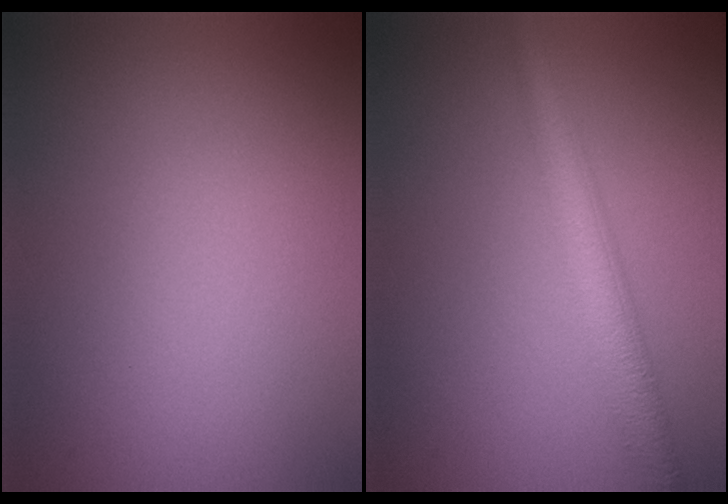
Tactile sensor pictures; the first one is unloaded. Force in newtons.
{"total": 4.3, "press": 4.3, "slide": 0.1}